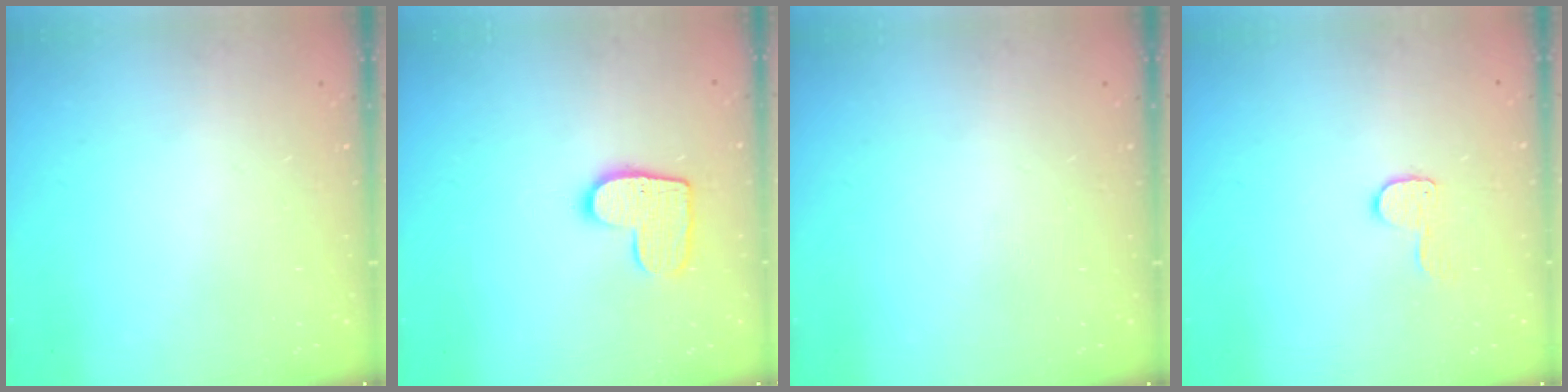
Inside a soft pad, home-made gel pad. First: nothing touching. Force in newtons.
{"total": 10.9, "press": 10.9, "slide": 0.6}
{"total": 0.0}
{"total": 6.7, "press": 6.7, "slide": 0.4}